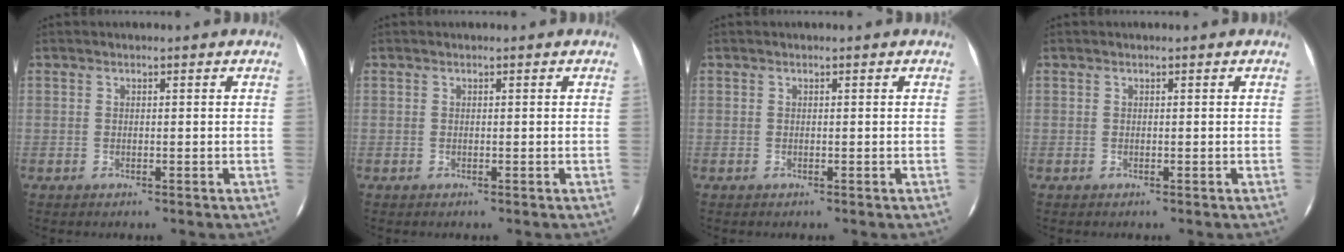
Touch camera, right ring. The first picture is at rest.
{"total": 0.0}
{"total": 0.0}
{"total": 0.0}